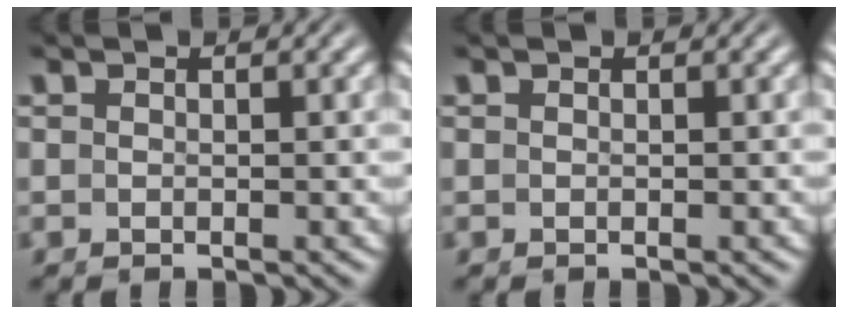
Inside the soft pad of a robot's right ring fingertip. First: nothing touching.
{"total": 0.0}